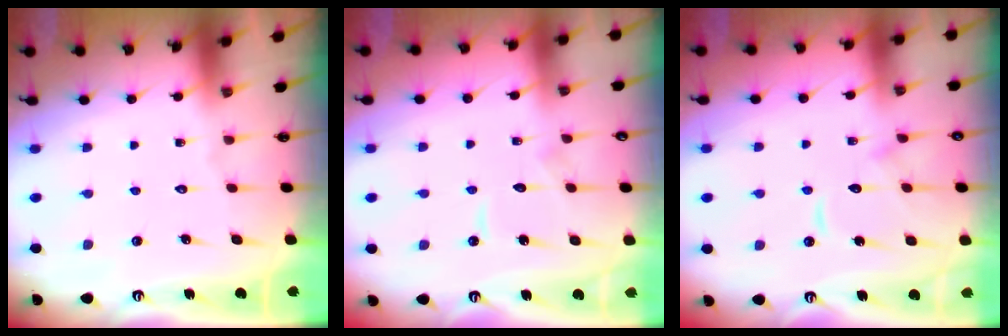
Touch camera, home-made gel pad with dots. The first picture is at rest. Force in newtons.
{"total": 5.2, "press": 5.2, "slide": 0.5}
{"total": 9.5, "press": 9.5, "slide": 0.8}